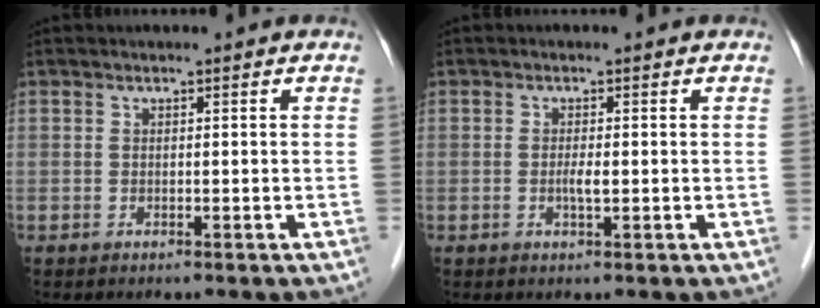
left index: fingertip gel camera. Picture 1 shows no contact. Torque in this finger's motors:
{"motor_torque": [0.19, 0.10, 0.07, 0.03]}